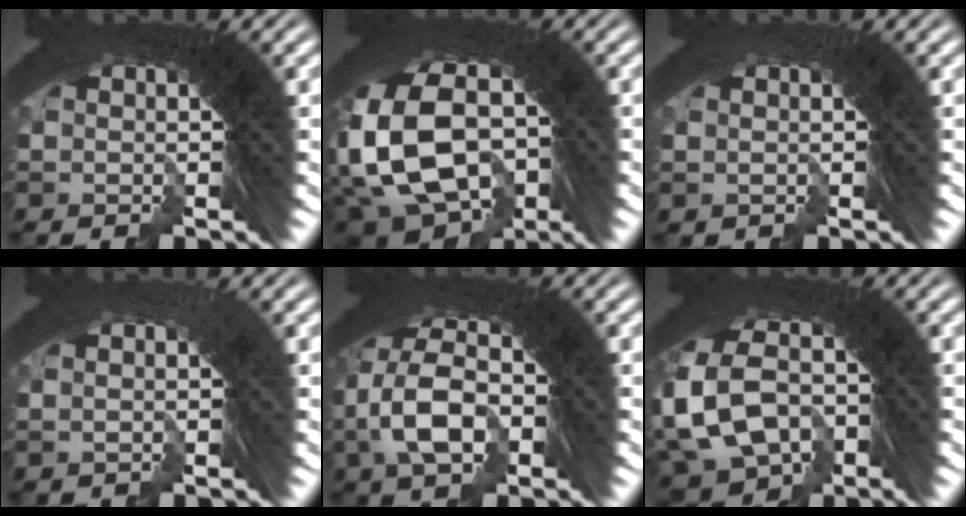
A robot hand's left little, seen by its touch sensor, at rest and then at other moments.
{"total": 16.2, "force": [-3.8, 12.8, 9.3], "torque": [-0.205, -0.042, -0.056]}
{"total": 0.7, "force": [-0.5, -0.1, -0.5], "torque": [0.004, -0.003, -0.004]}
{"total": 1.0, "force": [-0.7, 0.2, -0.7], "torque": [0.005, 0.001, -0.009]}
{"total": 7.9, "force": [-0.9, 6.4, 4.5], "torque": [-0.072, 0.013, -0.029]}
{"total": 12.5, "force": [-3.8, 10.6, 5.5], "torque": [-0.121, -0.027, -0.068]}